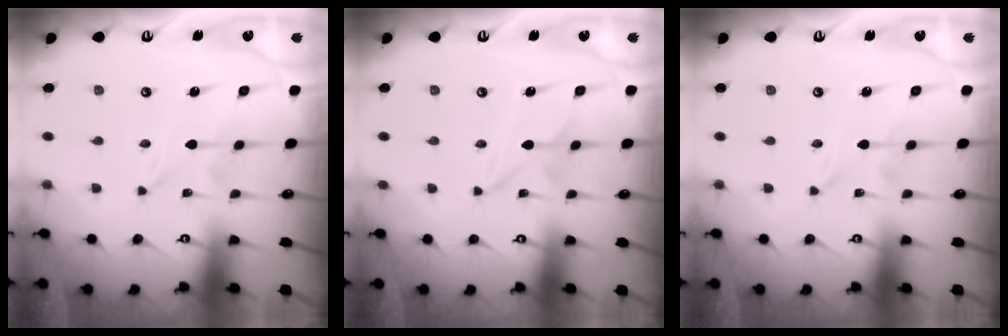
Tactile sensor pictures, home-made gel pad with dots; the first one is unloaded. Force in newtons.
{"total": 2.5, "press": 2.4, "slide": 0.4}
{"total": 0.0}